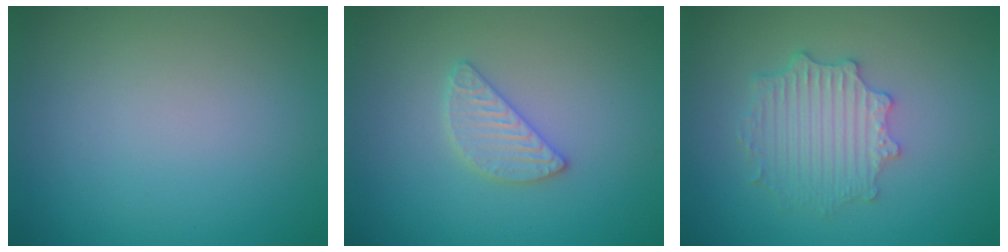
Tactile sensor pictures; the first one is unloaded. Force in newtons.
{"total": 2.4, "press": 2.3, "slide": 0.3}
{"total": 4.1, "press": 3.4, "slide": 2.3}